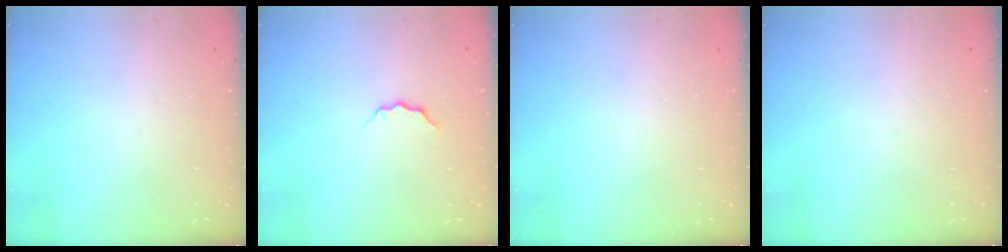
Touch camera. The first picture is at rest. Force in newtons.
{"total": 3.8, "press": 3.8, "slide": 0.5}
{"total": 0.0}
{"total": 0.0}